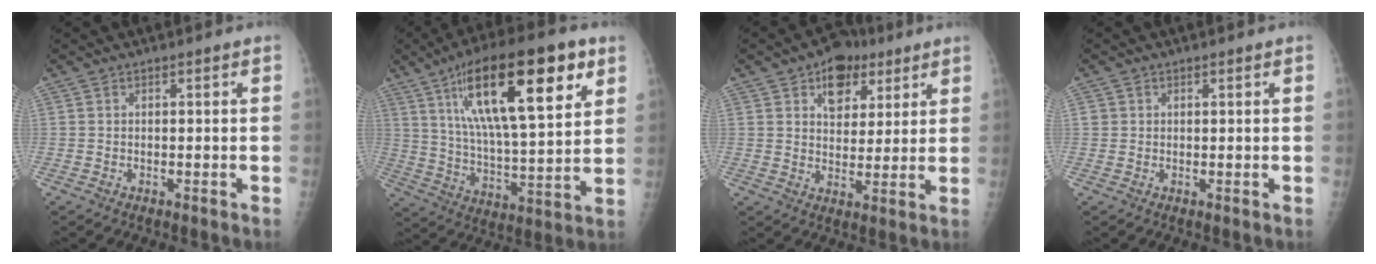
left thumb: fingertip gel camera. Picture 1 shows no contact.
{"total": 24.4, "force": [11.2, 7.6, 20.3], "torque": [-0.315, -0.023, 0.184]}
{"total": 9.4, "force": [4.9, 6.4, 4.8], "torque": [-0.034, -0.017, 0.071]}
{"total": 1.1, "force": [0.3, 1.0, 0.3], "torque": [0.006, 0.000, 0.004]}